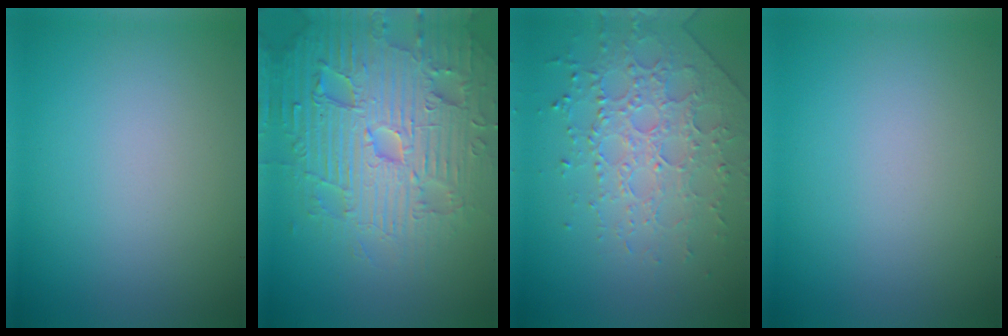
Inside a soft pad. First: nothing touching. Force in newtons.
{"total": 7.8, "press": 7.6, "slide": 1.9}
{"total": 3.9, "press": 3.7, "slide": 1.0}
{"total": 0.0}